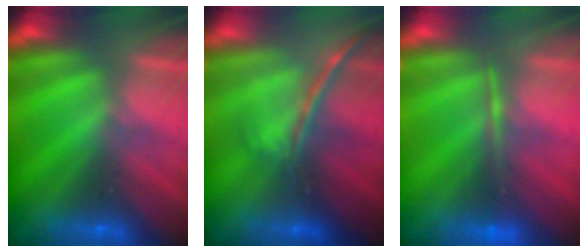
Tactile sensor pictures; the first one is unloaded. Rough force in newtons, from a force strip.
{"total": 1.7}
{"total": 1.5}